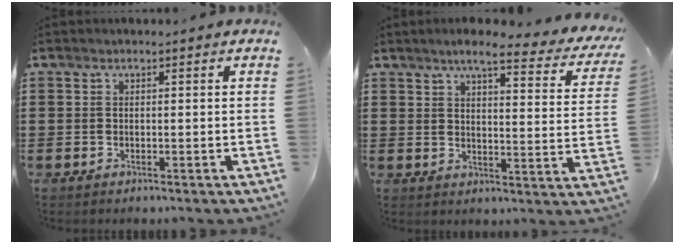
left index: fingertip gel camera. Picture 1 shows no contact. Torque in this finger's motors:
{"motor_torque": [1.28, -0.86, 0.17, 0.09]}